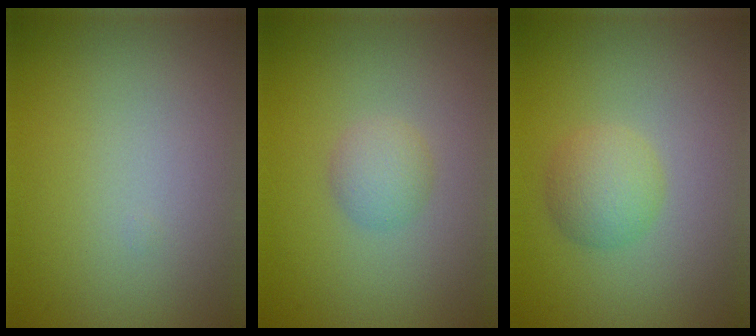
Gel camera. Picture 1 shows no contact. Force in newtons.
{"total": 1.8, "press": 1.8, "slide": 0.1}
{"total": 2.6, "press": 2.6, "slide": 0.1}